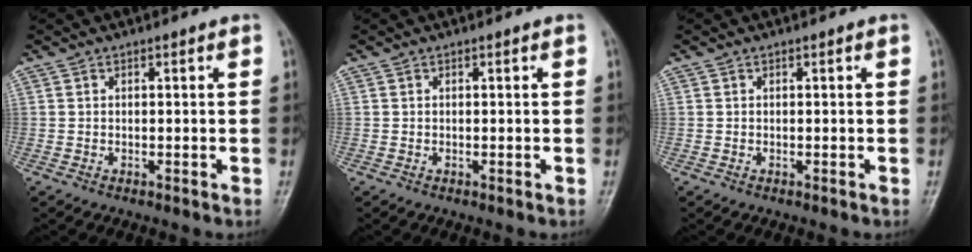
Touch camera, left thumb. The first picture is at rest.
{"total": 0.0}
{"total": 0.0}